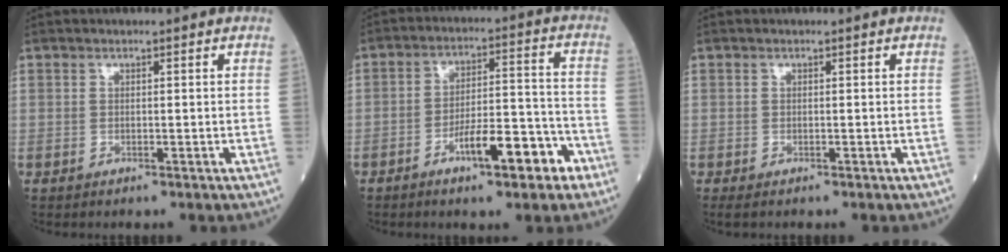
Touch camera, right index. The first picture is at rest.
{"total": 10.3, "force": [-5.5, 2.6, 8.3], "torque": [-0.132, 0.021, -0.082]}
{"total": 1.1, "force": [-0.9, 0.3, 0.6], "torque": [-0.006, -0.002, -0.012]}